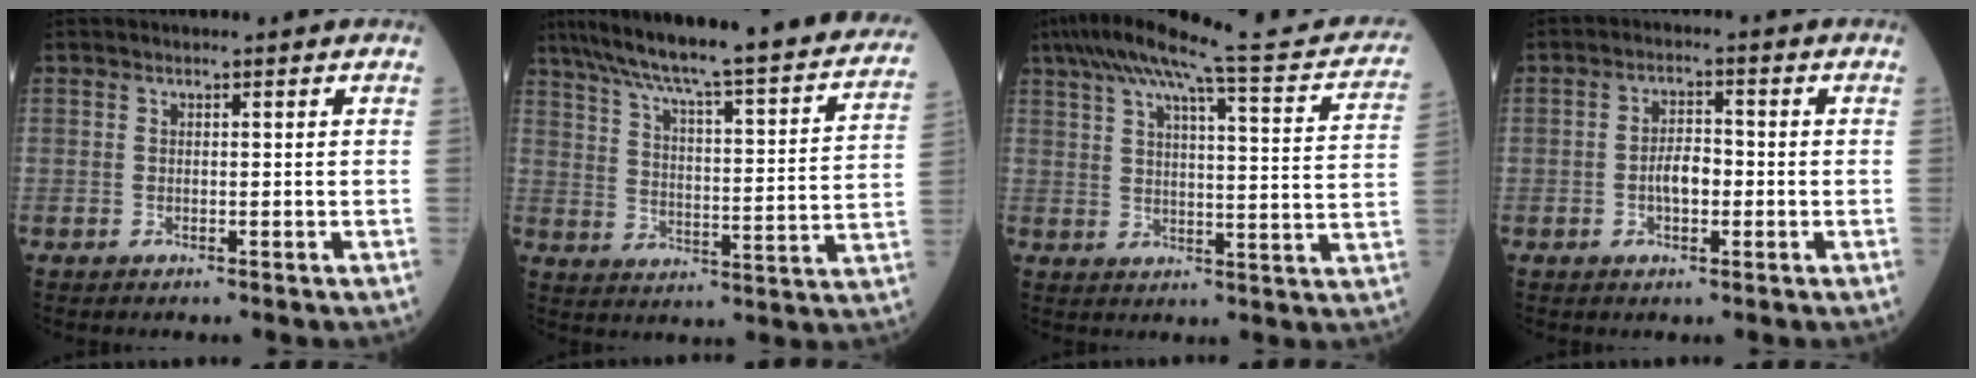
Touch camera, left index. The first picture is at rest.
{"total": 32.3, "force": [27.5, 2.9, 16.6], "torque": [-0.265, -0.038, 0.355]}
{"total": 23.2, "force": [19.2, 2.0, 12.8], "torque": [-0.195, 0.010, 0.234]}
{"total": 4.0, "force": [-0.9, 1.9, 3.4], "torque": [-0.068, 0.010, -0.018]}